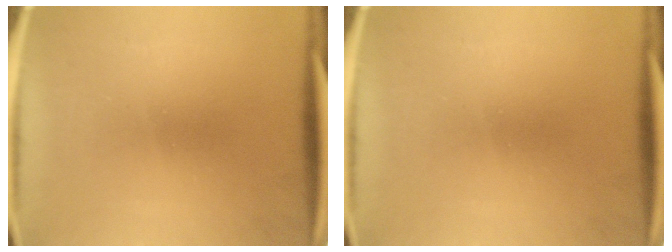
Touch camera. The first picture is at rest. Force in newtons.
{"total": 0.0}